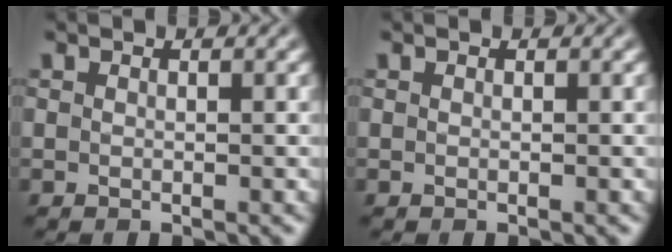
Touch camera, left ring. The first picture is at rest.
{"total": 0.0}